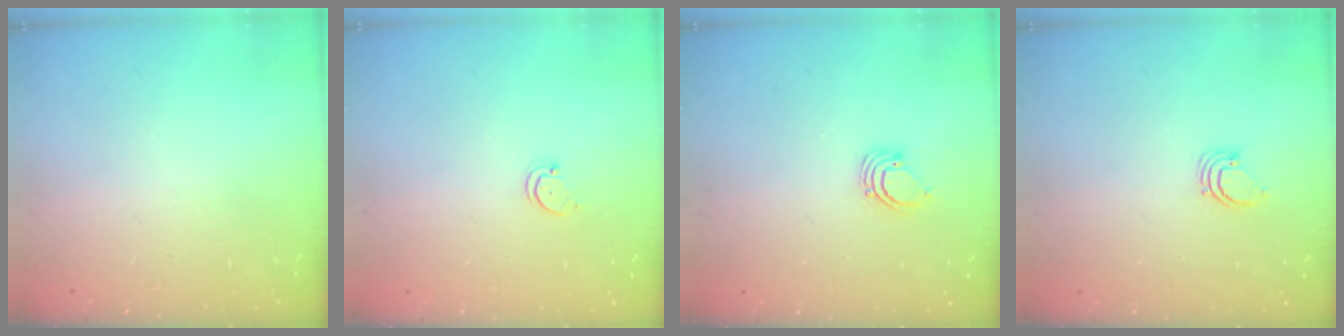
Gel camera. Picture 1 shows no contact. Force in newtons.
{"total": 1.6, "press": 1.6, "slide": 0.4}
{"total": 2.7, "press": 2.7, "slide": 0.1}
{"total": 2.3, "press": 2.3, "slide": 0.1}